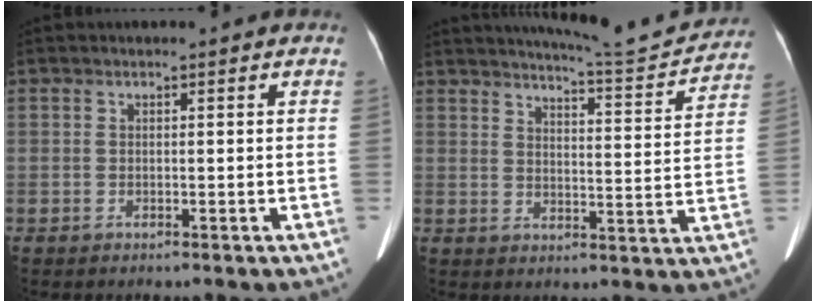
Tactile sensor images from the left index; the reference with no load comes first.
{"total": 12.4, "force": [12.0, 0.1, 3.1], "torque": [-0.050, -0.023, 0.152]}